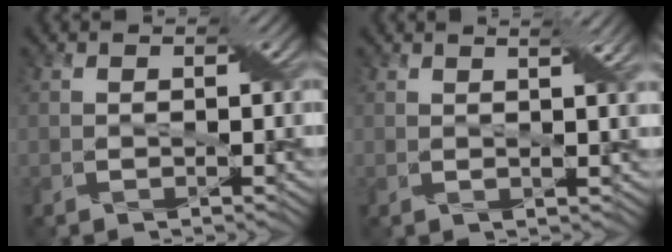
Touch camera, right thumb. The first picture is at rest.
{"total": 3.4, "force": [1.7, 0.3, 3.0], "torque": [-0.049, 0.002, 0.026]}